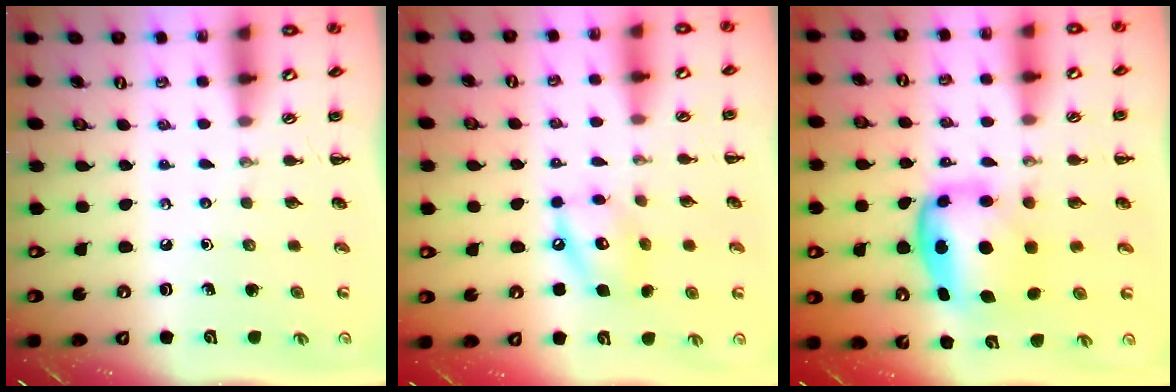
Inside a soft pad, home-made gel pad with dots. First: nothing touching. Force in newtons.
{"total": 11.1, "press": 10.9, "slide": 1.8}
{"total": 6.5, "press": 6.3, "slide": 1.6}